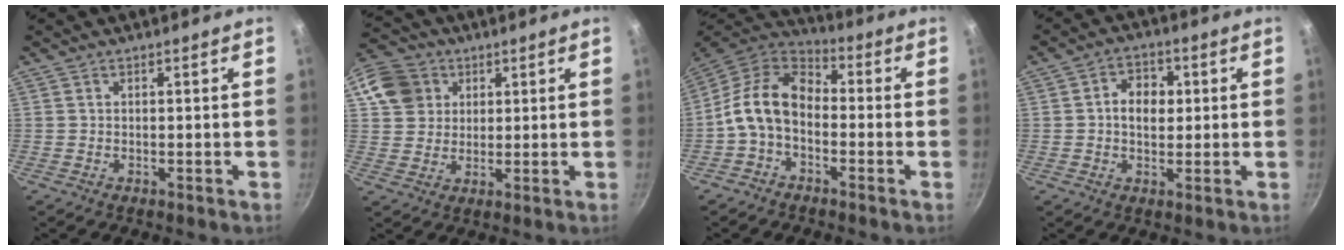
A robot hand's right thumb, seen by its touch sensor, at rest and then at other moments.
{"total": 10.2, "force": [4.0, 8.6, 3.5], "torque": [-0.039, 0.008, 0.068]}
{"total": 11.9, "force": [-2.1, 7.9, 8.7], "torque": [-0.147, 0.045, -0.060]}
{"total": 6.5, "force": [0.7, 4.8, 4.3], "torque": [-0.041, 0.008, 0.003]}